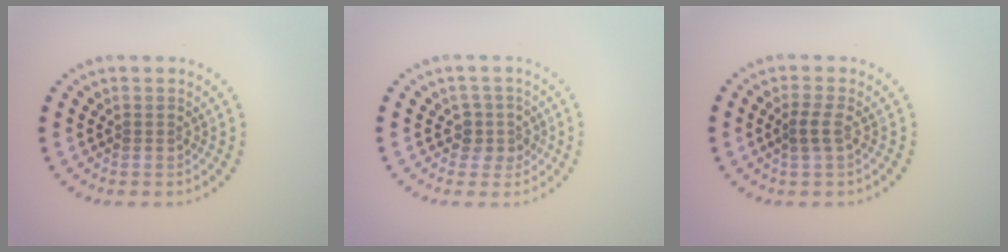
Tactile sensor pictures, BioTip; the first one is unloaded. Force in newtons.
{"total": 1.9, "press": 1.6, "slide": 1.1}
{"total": 1.5, "press": 1.3, "slide": 0.7}